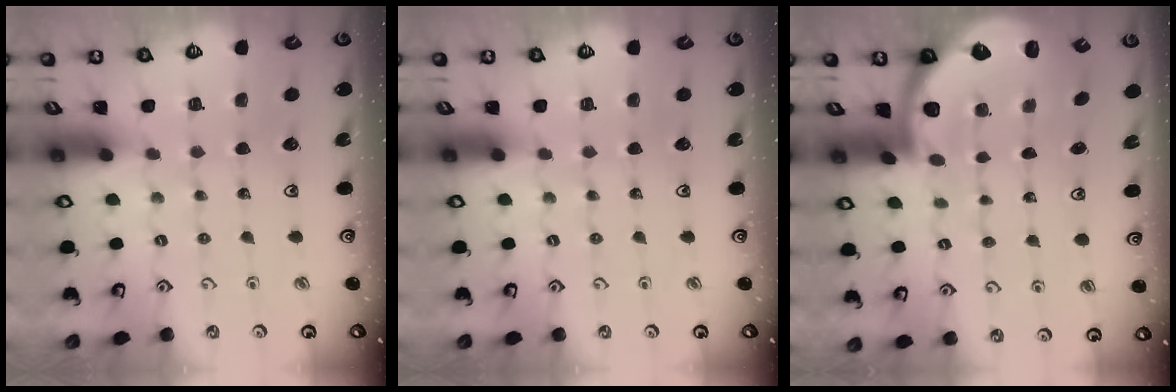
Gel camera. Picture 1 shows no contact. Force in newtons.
{"total": 0.0}
{"total": 3.4, "press": 3.2, "slide": 1.0}